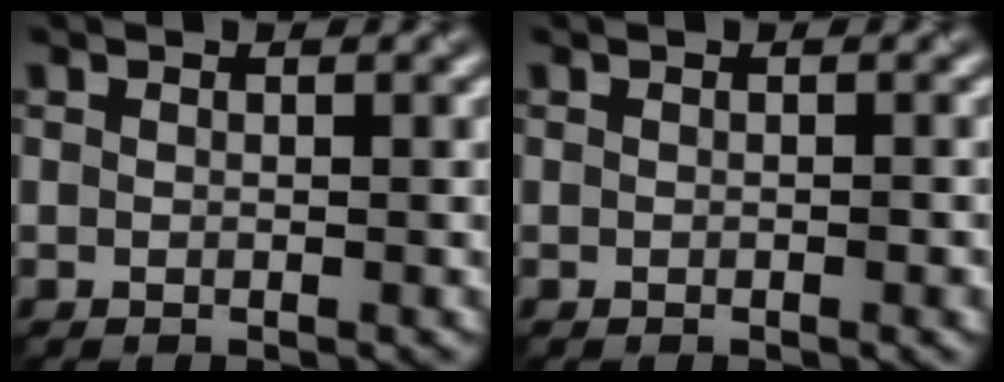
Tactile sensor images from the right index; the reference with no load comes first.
{"total": 0.5, "force": [-0.5, 0.1, 0.2], "torque": [-0.003, 0.001, -0.006]}